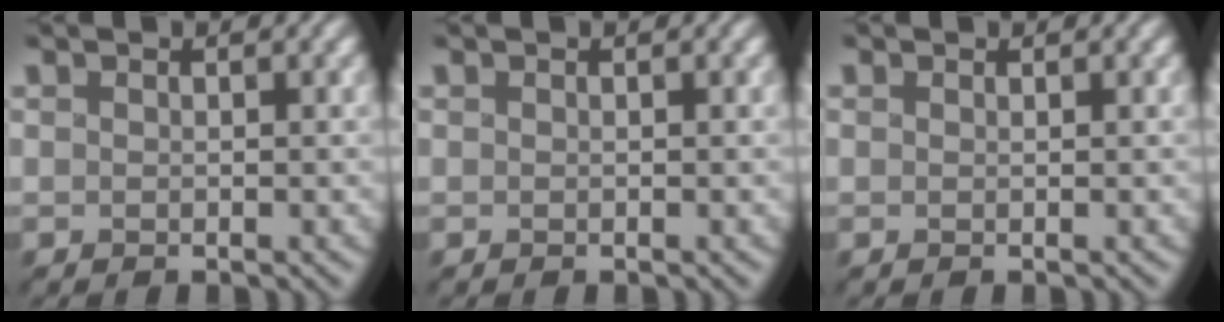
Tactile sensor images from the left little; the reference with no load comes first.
{"total": 0.0}
{"total": 0.0}